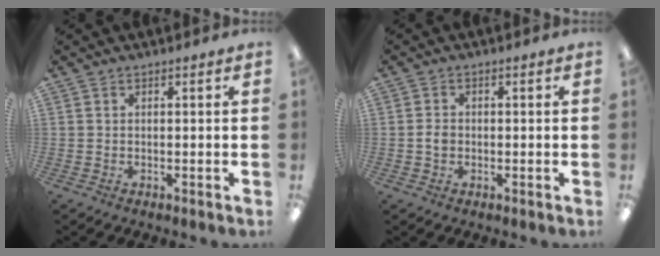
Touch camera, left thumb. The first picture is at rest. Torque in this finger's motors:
{"motor_torque": [-0.10, 0.11, -0.05, 0.05, 0.01]}